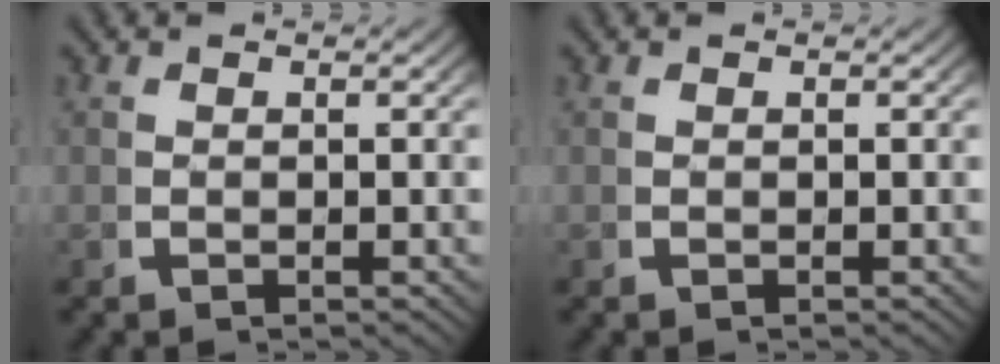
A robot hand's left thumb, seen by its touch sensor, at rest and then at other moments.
{"total": 0.0}